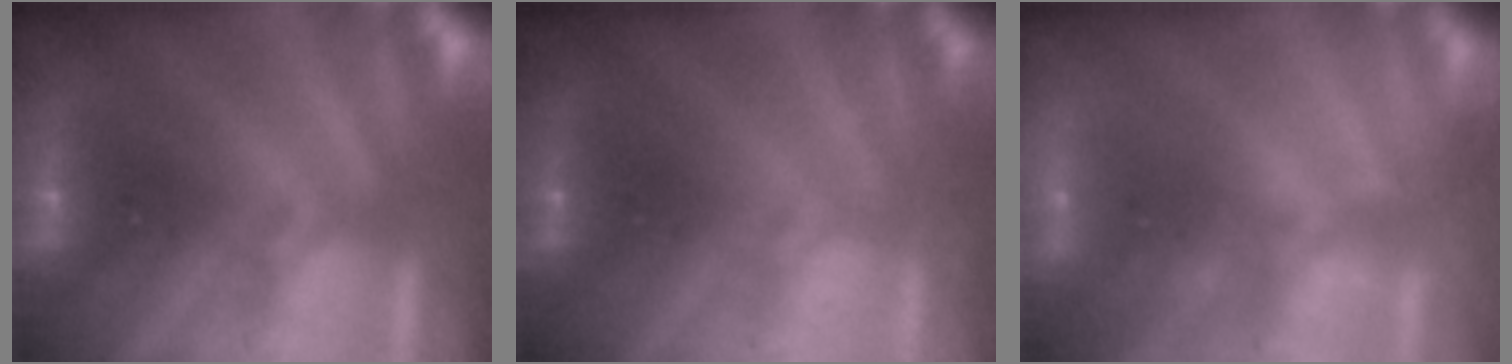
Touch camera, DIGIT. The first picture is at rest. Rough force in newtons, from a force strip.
{"total": 1.2}
{"total": 2.2}